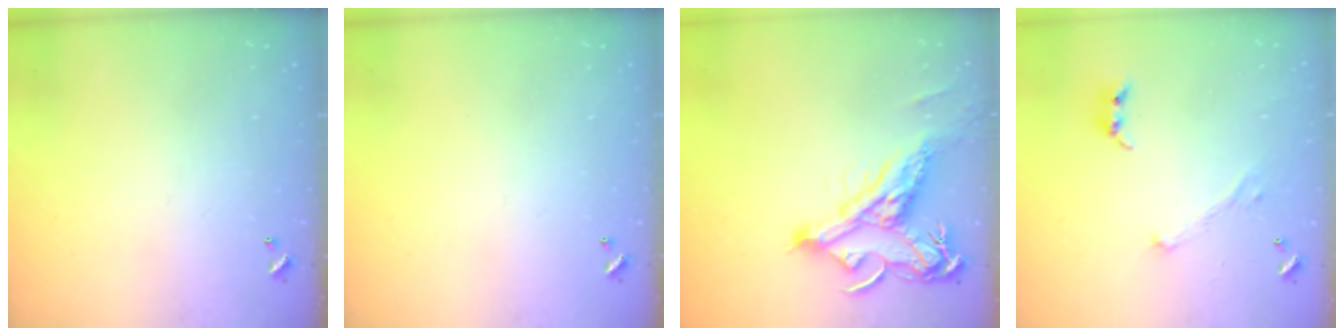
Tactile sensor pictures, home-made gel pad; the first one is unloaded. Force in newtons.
{"total": 0.0}
{"total": 8.6, "press": 8.4, "slide": 1.8}
{"total": 1.8, "press": 1.6, "slide": 0.9}